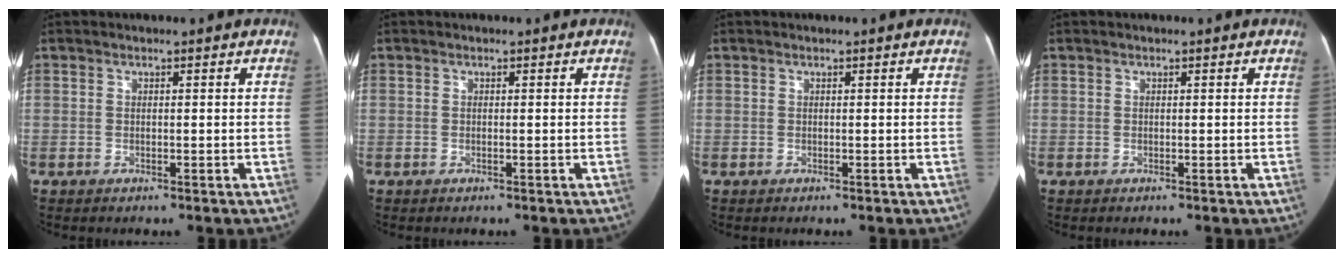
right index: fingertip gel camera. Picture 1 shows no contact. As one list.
[{"total": 0.0}, {"total": 0.0}, {"total": 0.0}]